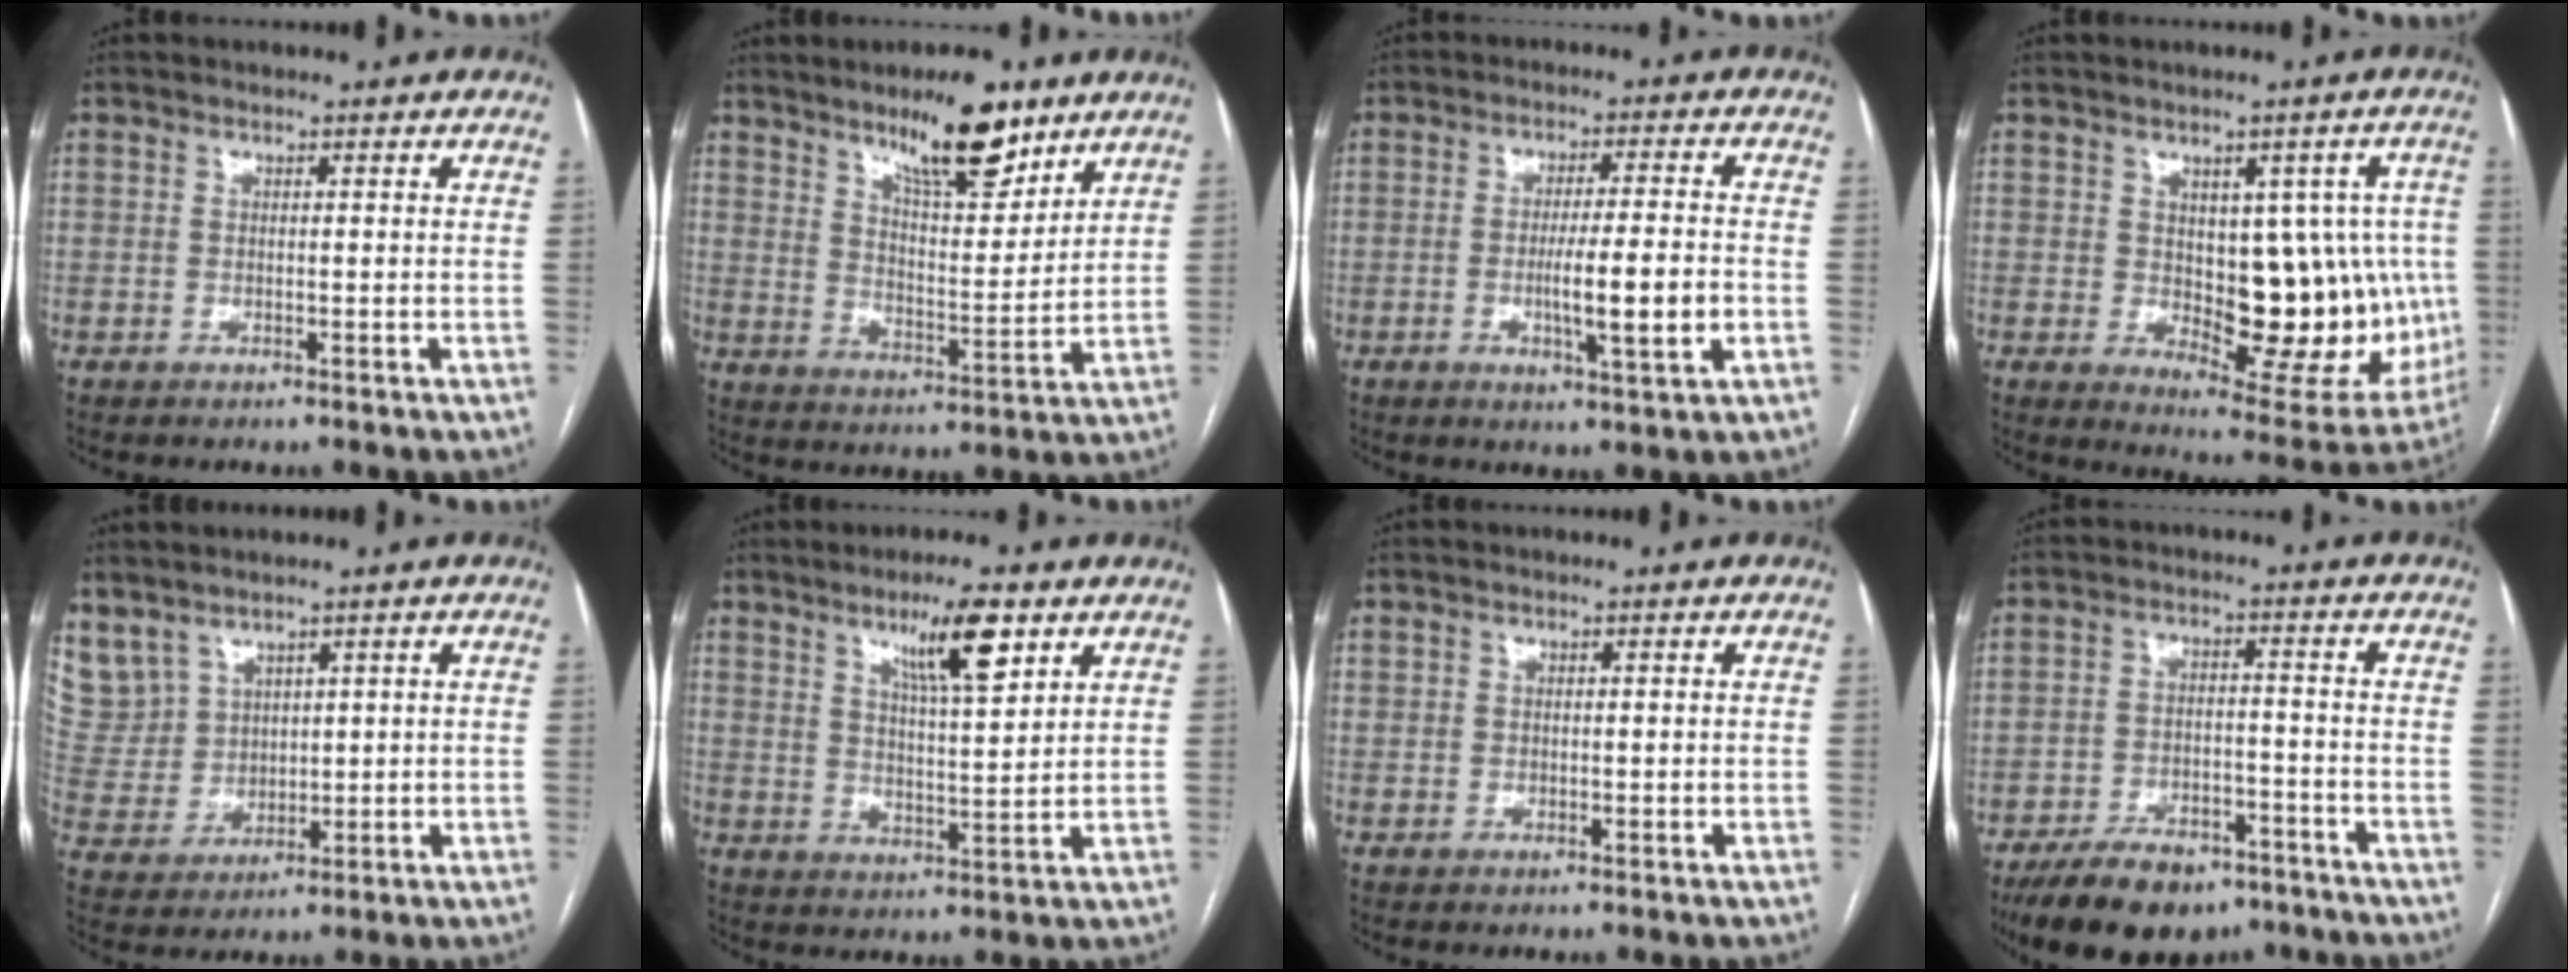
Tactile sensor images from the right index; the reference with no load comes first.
{"total": 12.2, "force": [8.6, 3.1, 8.0], "torque": [-0.125, -0.008, 0.143]}
{"total": 8.4, "force": [-1.9, 0.3, 8.2], "torque": [-0.132, -0.009, -0.032]}
{"total": 17.1, "force": [-0.5, 8.2, 15.0], "torque": [-0.171, 0.008, 0.019]}
{"total": 9.2, "force": [6.2, 6.5, 1.8], "torque": [-0.062, 0.027, 0.154]}
{"total": 8.8, "force": [5.2, 1.1, 7.0], "torque": [-0.121, -0.002, 0.089]}
{"total": 0.8, "force": [0.5, 0.6, 0.2], "torque": [0.003, 0.001, 0.008]}
{"total": 12.7, "force": [-9.6, 5.5, 6.2], "torque": [-0.098, -0.003, -0.151]}